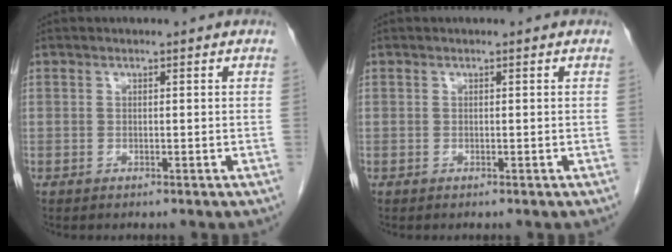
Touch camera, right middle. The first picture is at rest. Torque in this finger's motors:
{"motor_torque": [0.00, 0.00, 0.00, 0.00]}